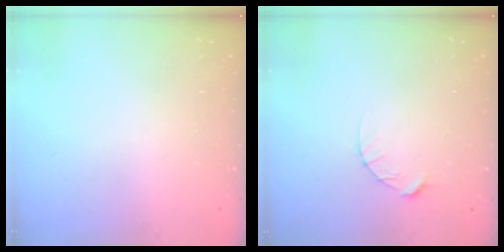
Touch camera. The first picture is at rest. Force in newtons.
{"total": 4.7, "press": 4.7, "slide": 0.6}